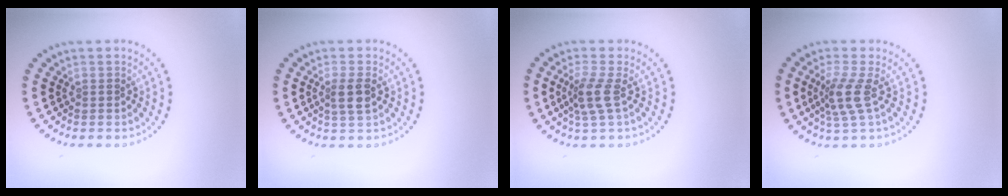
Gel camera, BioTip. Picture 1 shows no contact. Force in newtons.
{"total": 2.1, "press": 1.8, "slide": 1.0}
{"total": 2.5, "press": 1.9, "slide": 1.6}
{"total": 2.9, "press": 2.2, "slide": 1.8}